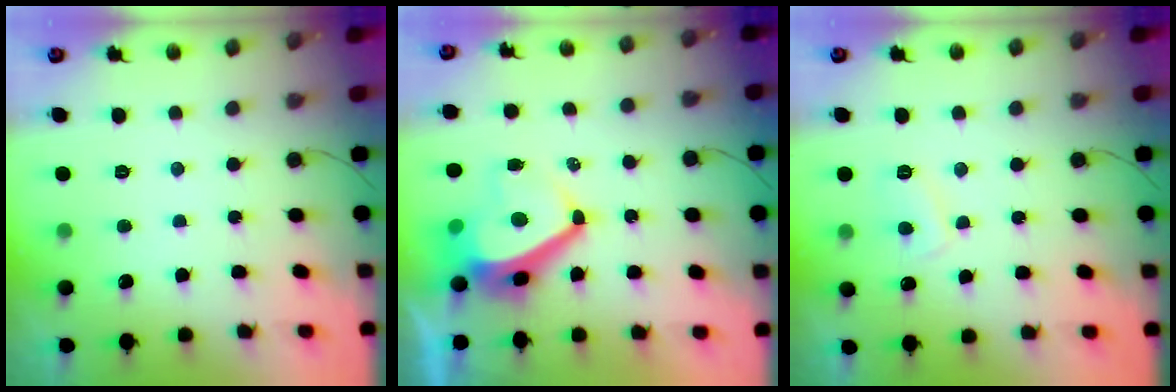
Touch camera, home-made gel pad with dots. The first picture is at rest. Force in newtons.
{"total": 10.1, "press": 10.1, "slide": 0.9}
{"total": 5.7, "press": 5.7, "slide": 0.3}